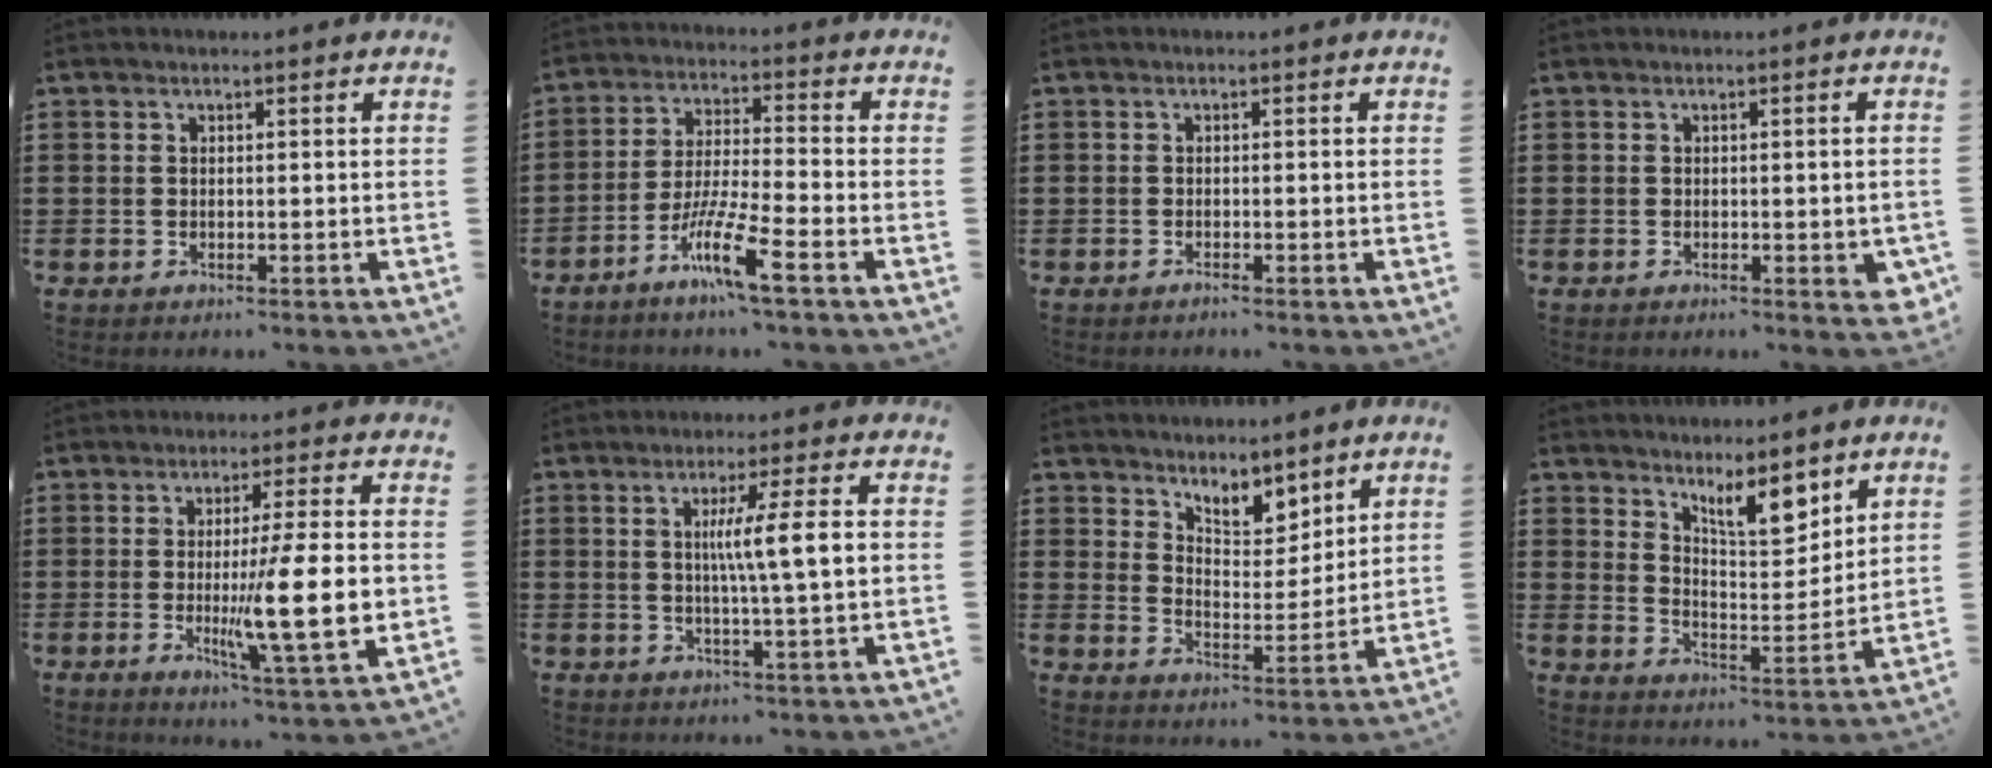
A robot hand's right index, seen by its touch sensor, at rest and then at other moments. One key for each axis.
{"total": 9.2, "fx": -5.6, "fy": 0.7, "fz": 7.2, "tx": -0.150, "ty": -0.008, "tz": -0.108}
{"total": 0.7, "fx": -0.6, "fy": -0.1, "fz": 0.3, "tx": -0.007, "ty": -0.003, "tz": -0.011}
{"total": 1.7, "fx": -0.5, "fy": 0.5, "fz": 1.5, "tx": -0.025, "ty": -0.001, "tz": -0.009}
{"total": 13.0, "fx": -1.0, "fy": 1.9, "fz": 12.8, "tx": -0.212, "ty": -0.023, "tz": -0.023}
{"total": 7.6, "fx": 0.9, "fy": -0.4, "fz": 7.5, "tx": -0.140, "ty": -0.002, "tz": 0.006}
{"total": 5.8, "fx": 5.4, "fy": 1.8, "fz": 1.5, "tx": -0.031, "ty": -0.027, "tz": 0.097}
{"total": 8.1, "fx": 6.3, "fy": 2.4, "fz": 4.5, "tx": -0.072, "ty": -0.030, "tz": 0.107}